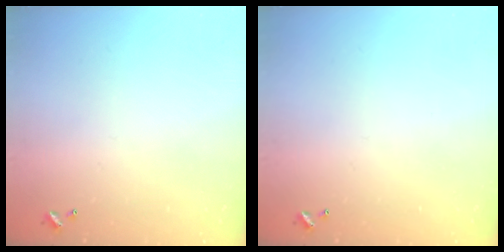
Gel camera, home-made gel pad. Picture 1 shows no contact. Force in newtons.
{"total": 0.0}